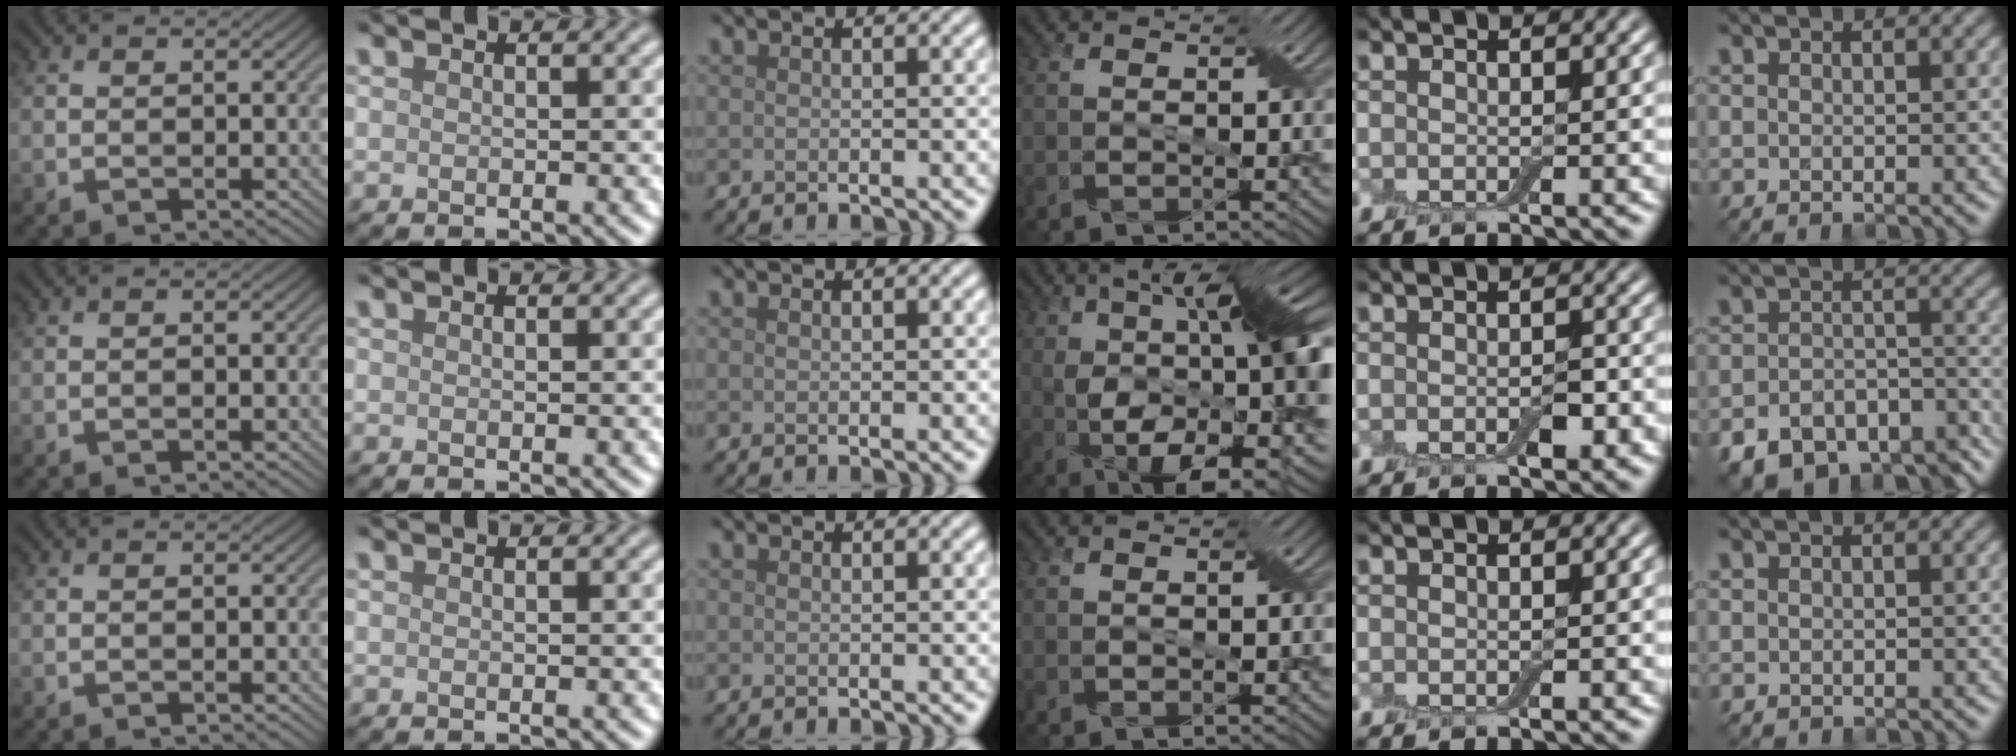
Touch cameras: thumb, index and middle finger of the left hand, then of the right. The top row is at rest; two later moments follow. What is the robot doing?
{"motion": "insert", "object": "backpack"}